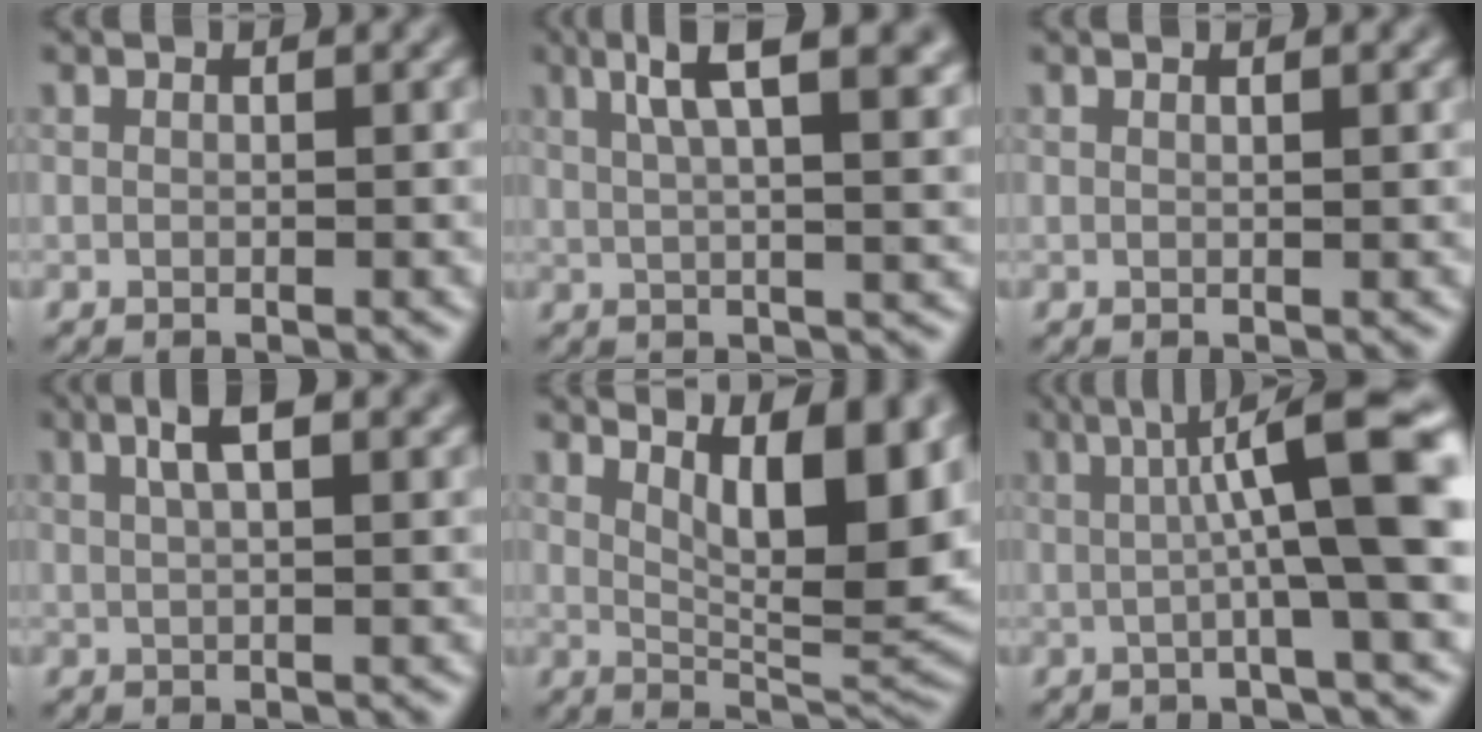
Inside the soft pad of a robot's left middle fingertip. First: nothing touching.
{"total": 7.6, "force": [3.3, 1.9, 6.5], "torque": [-0.109, 0.019, 0.069]}
{"total": 0.7, "force": [0.3, 0.3, 0.6], "torque": [0.005, 0.007, -0.006]}
{"total": 2.8, "force": [1.0, 0.5, 2.6], "torque": [-0.059, 0.010, 0.033]}
{"total": 10.6, "force": [4.4, 2.8, 9.2], "torque": [-0.125, -0.001, 0.086]}
{"total": 9.9, "force": [1.2, 1.4, 9.7], "torque": [-0.143, 0.011, 0.030]}